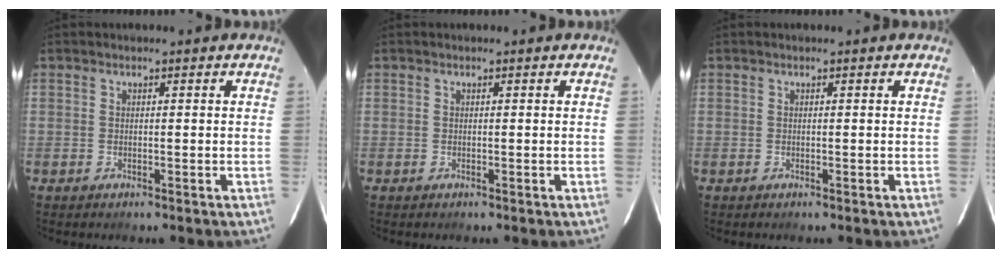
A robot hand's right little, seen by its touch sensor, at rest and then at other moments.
{"total": 0.0}
{"total": 0.0}